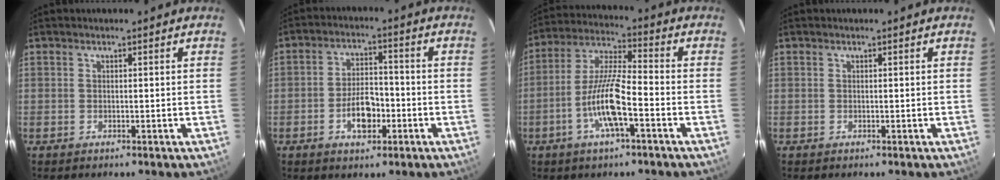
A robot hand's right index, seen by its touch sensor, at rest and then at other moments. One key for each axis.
{"total": 7.2, "fx": -2.8, "fy": 3.9, "fz": 5.4, "tx": -0.100, "ty": 0.013, "tz": -0.039}
{"total": 10.6, "fx": -4.4, "fy": 1.8, "fz": 9.5, "tx": -0.196, "ty": 0.002, "tz": -0.085}
{"total": 0.0}